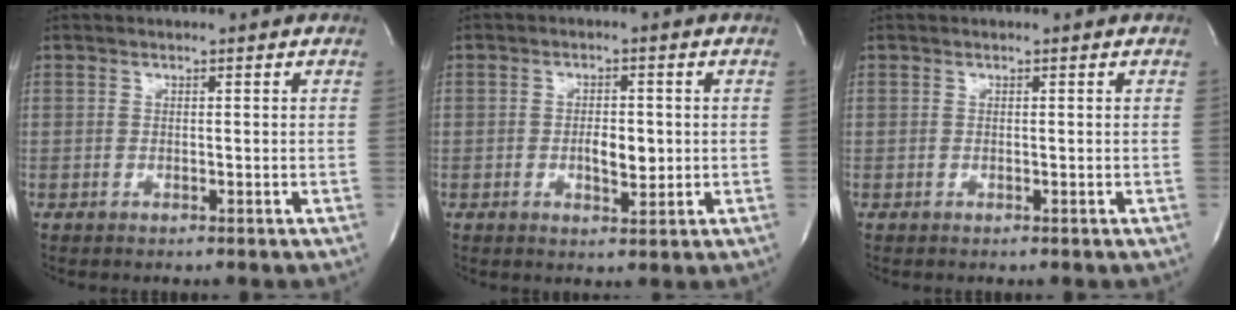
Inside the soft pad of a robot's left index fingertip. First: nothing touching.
{"total": 3.9, "force": [-0.3, 1.7, 3.5], "torque": [-0.058, -0.001, -0.001]}
{"total": 0.0}